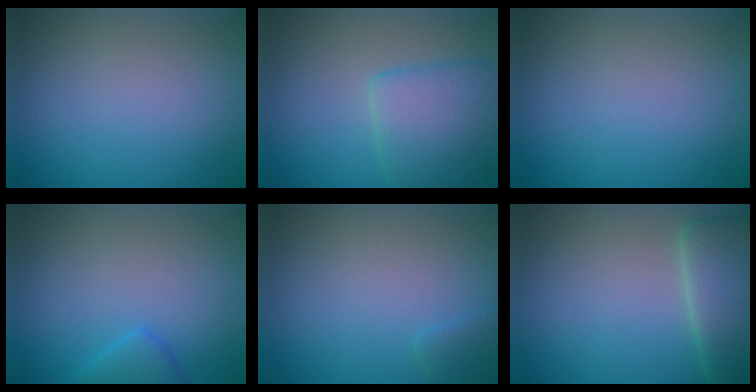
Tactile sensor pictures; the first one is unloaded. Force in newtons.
{"total": 5.0, "press": 5.0, "slide": 0.3}
{"total": 0.0}
{"total": 2.0, "press": 1.9, "slide": 0.2}
{"total": 1.0, "press": 1.0, "slide": 0.1}
{"total": 5.8, "press": 5.8, "slide": 0.1}